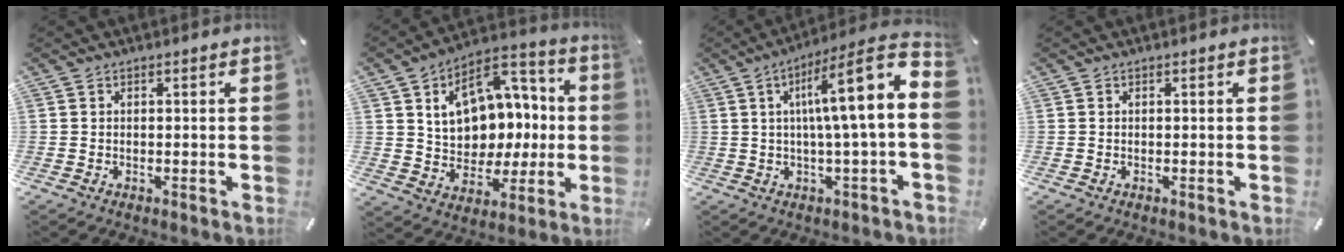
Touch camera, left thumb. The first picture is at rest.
{"total": 14.8, "force": [3.1, 12.1, 8.0], "torque": [-0.109, -0.014, 0.065]}
{"total": 14.9, "force": [3.7, 1.3, 14.4], "torque": [-0.223, -0.039, 0.038]}
{"total": 0.0}